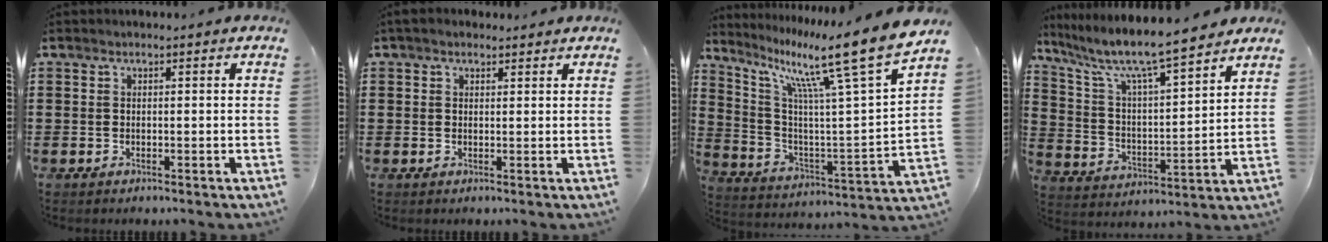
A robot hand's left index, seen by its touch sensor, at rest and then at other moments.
{"total": 1.4, "force": [1.1, 0.9, 0.2], "torque": [-0.008, 0.008, 0.021]}
{"total": 14.0, "force": [10.0, 0.4, 9.7], "torque": [-0.186, -0.073, 0.148]}
{"total": 7.8, "force": [6.7, 0.5, 4.1], "torque": [-0.109, -0.049, 0.106]}